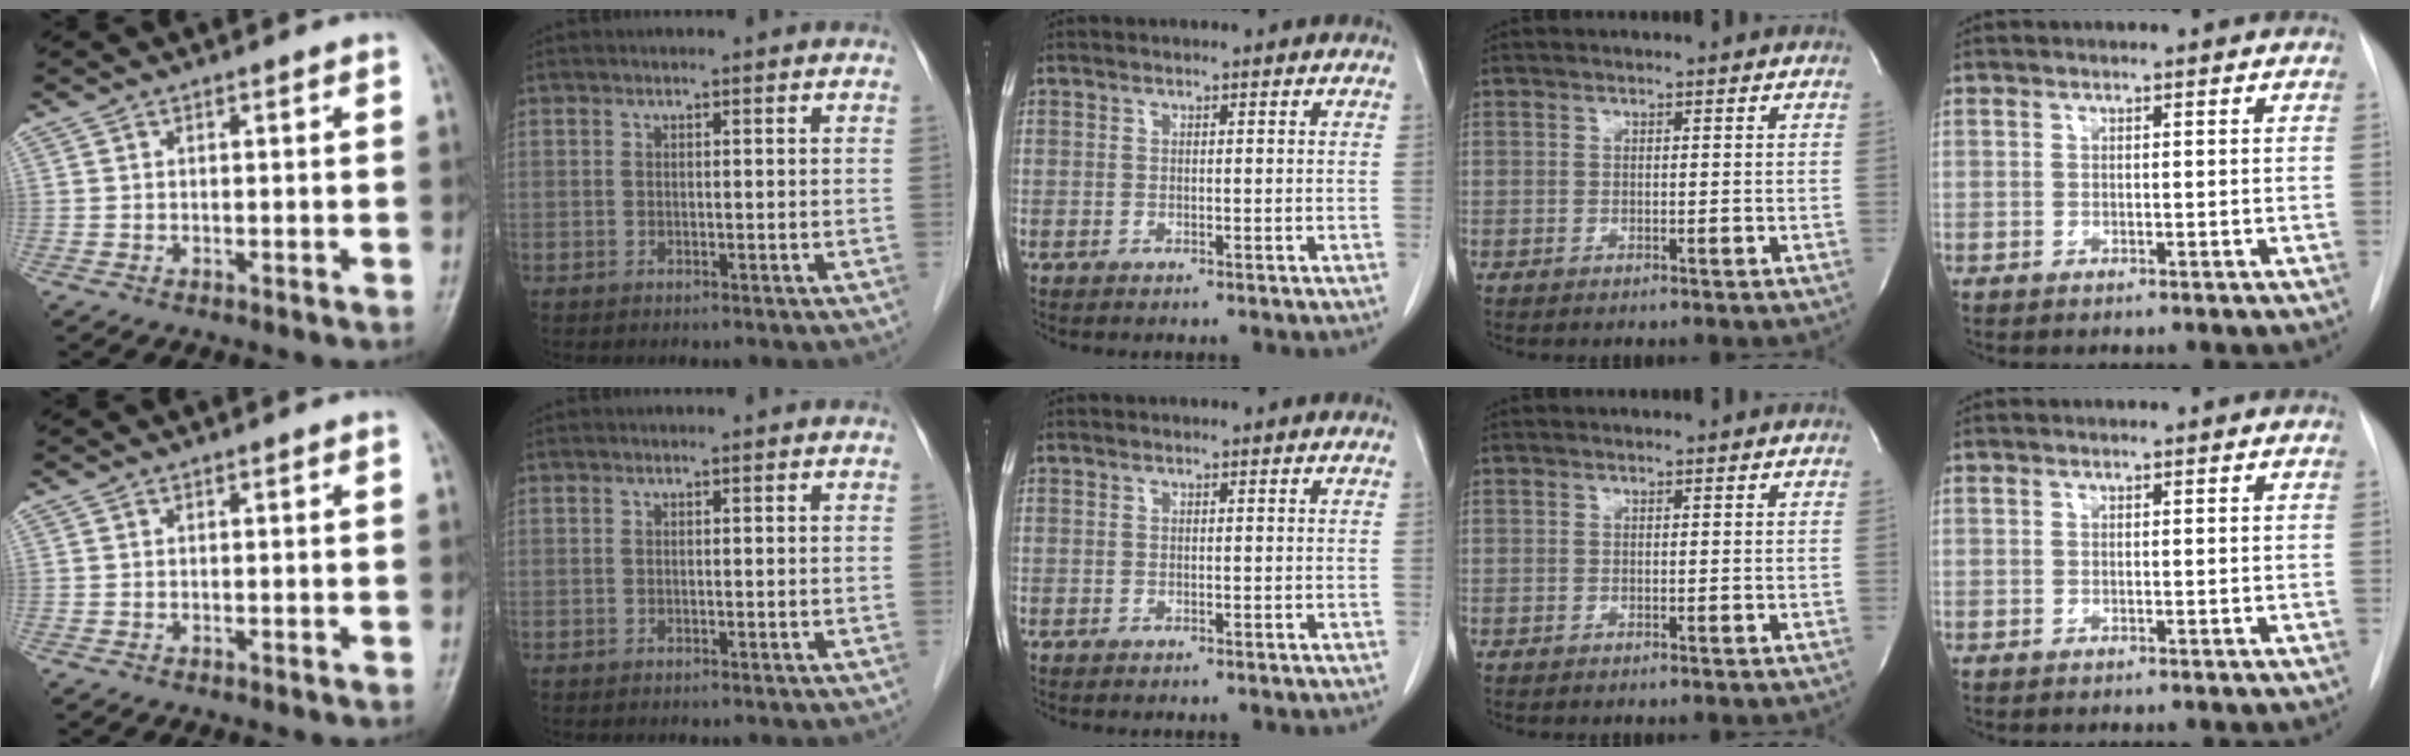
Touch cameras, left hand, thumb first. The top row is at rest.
{}